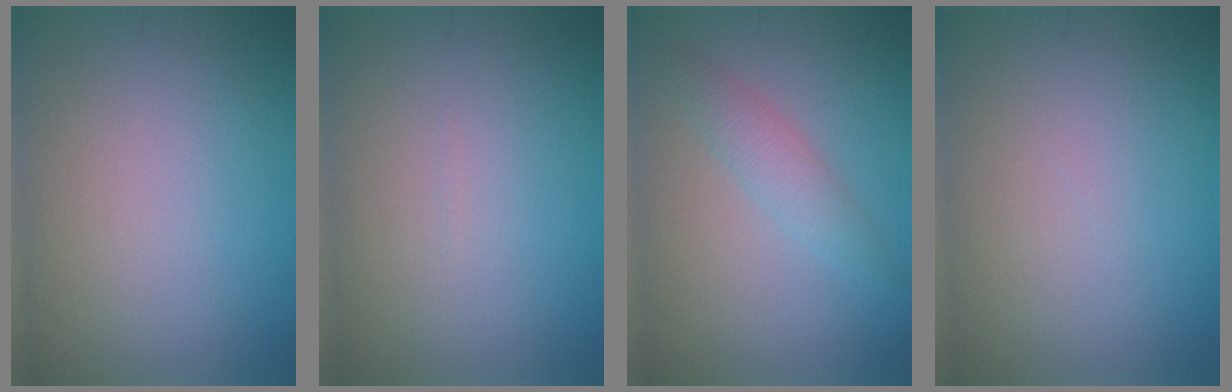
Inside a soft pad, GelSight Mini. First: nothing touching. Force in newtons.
{"total": 0.0}
{"total": 2.2, "press": 2.2, "slide": 0.1}
{"total": 0.0}